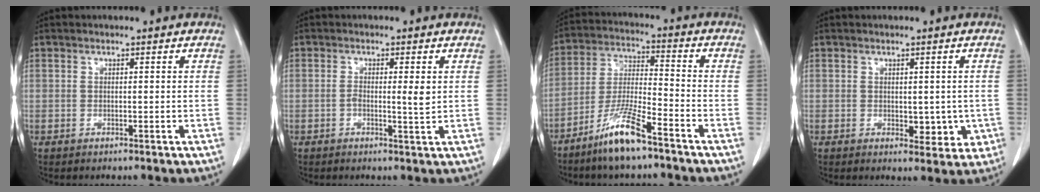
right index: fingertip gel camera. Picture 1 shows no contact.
{"total": 2.9, "force": [0.1, 0.4, 2.9], "torque": [-0.048, -0.002, 0.001]}
{"total": 10.2, "force": [-7.2, 0.8, 7.2], "torque": [-0.149, -0.023, -0.142]}
{"total": 4.6, "force": [-0.5, 2.7, 3.7], "torque": [-0.031, -0.006, 0.002]}